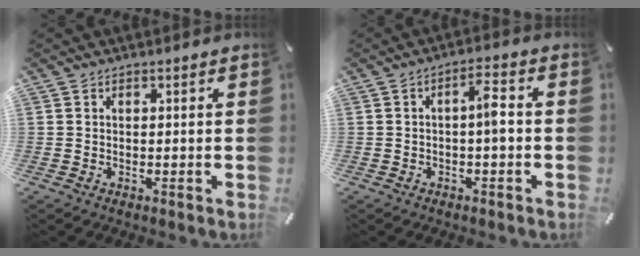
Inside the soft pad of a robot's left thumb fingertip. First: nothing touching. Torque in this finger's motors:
{"motor_torque": [-0.02, 0.56, 0.28, -0.23, 0.00]}